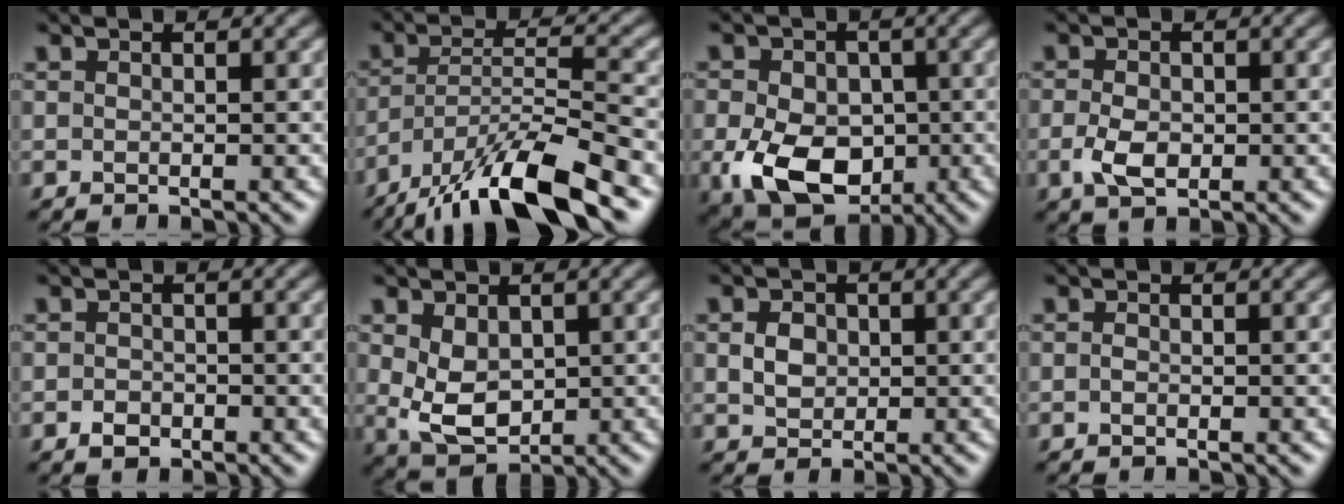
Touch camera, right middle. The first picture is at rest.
{"total": 11.6, "force": [-8.3, 2.5, 7.6], "torque": [-0.138, 0.006, -0.155]}
{"total": 9.2, "force": [-2.2, 6.5, 6.1], "torque": [-0.122, -0.023, -0.043]}
{"total": 2.9, "force": [-0.6, 1.8, 2.1], "torque": [-0.046, -0.001, -0.011]}
{"total": 1.4, "force": [-0.7, 1.0, 0.7], "torque": [-0.010, 0.001, -0.014]}
{"total": 4.6, "force": [0.3, 3.1, 3.4], "torque": [-0.074, -0.007, 0.015]}
{"total": 2.2, "force": [0.3, 1.7, 1.2], "torque": [-0.028, 0.001, 0.003]}
{"total": 0.5, "force": [-0.1, 0.3, 0.4], "torque": [-0.012, 0.000, -0.002]}